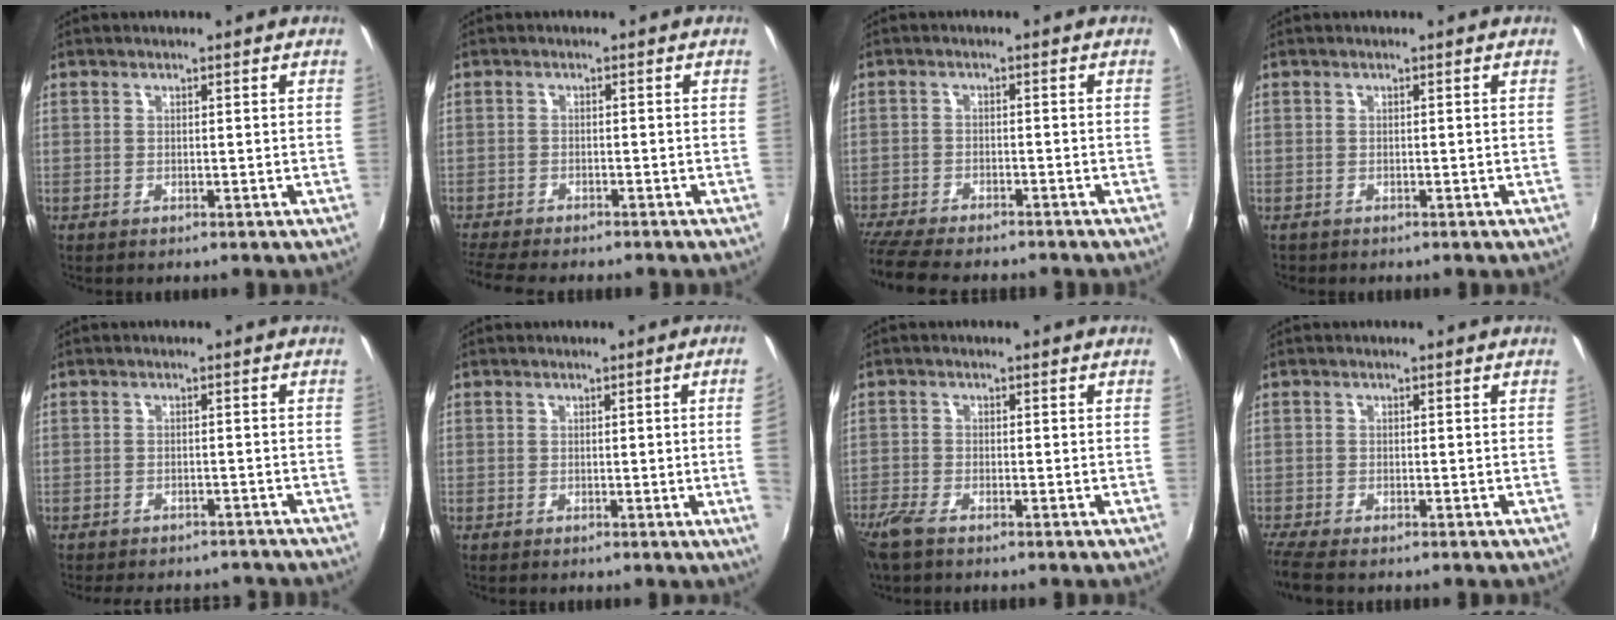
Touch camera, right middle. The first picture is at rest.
{"total": 7.8, "force": [-7.0, 1.0, 3.3], "torque": [-0.087, -0.026, -0.115]}
{"total": 11.2, "force": [-9.9, 2.1, 4.8], "torque": [-0.122, -0.033, -0.166]}
{"total": 0.6, "force": [-0.5, 0.4, 0.1], "torque": [-0.005, 0.000, -0.007]}
{"total": 10.9, "force": [-9.5, 3.5, 4.1], "torque": [-0.093, -0.013, -0.124]}
{"total": 4.2, "force": [0.1, -2.1, 3.7], "torque": [-0.058, -0.011, 0.005]}
{"total": 4.6, "force": [-3.6, 1.2, 2.6], "torque": [-0.070, -0.014, -0.075]}
{"total": 4.2, "force": [-3.6, 0.4, 2.2], "torque": [-0.059, -0.021, -0.068]}